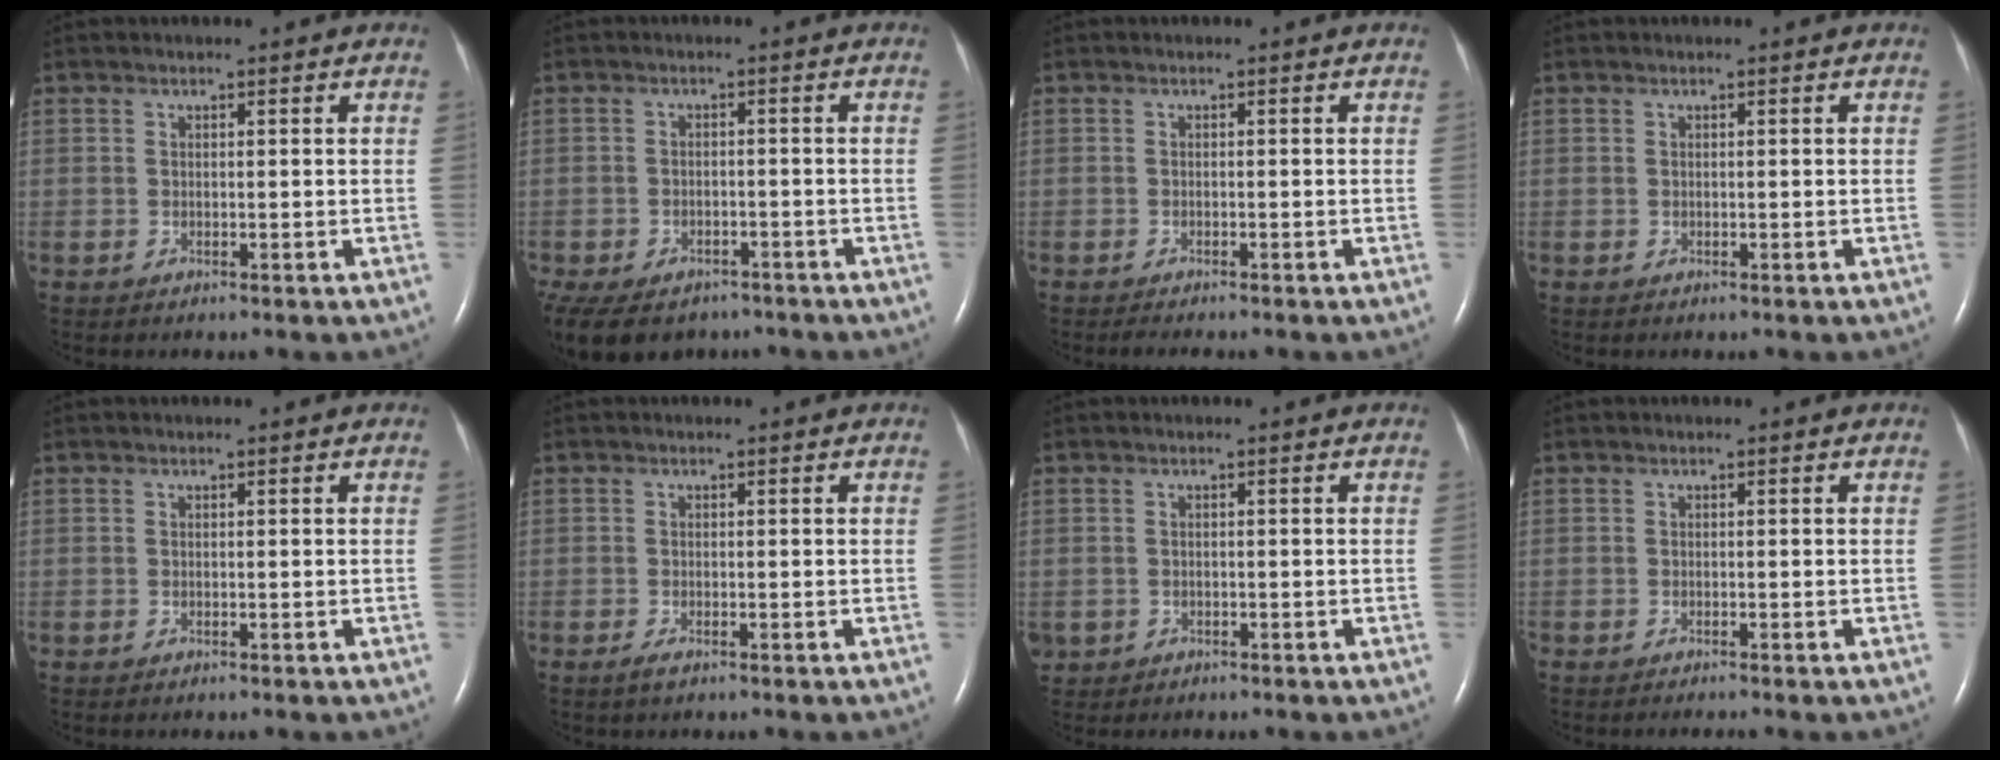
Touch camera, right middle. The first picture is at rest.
{"total": 17.1, "force": [-11.2, 10.8, 7.1], "torque": [-0.220, -0.017, -0.147]}
{"total": 2.4, "force": [-2.0, 0.4, 1.2], "torque": [-0.021, -0.006, -0.026]}
{"total": 0.0}
{"total": 0.0}
{"total": 1.1, "force": [-0.7, 0.2, 0.8], "torque": [-0.023, -0.003, -0.013]}
{"total": 1.8, "force": [-0.8, 1.6, 0.3], "torque": [-0.011, 0.002, -0.008]}
{"total": 0.7, "force": [-0.6, -0.2, 0.3], "torque": [-0.007, -0.001, -0.011]}